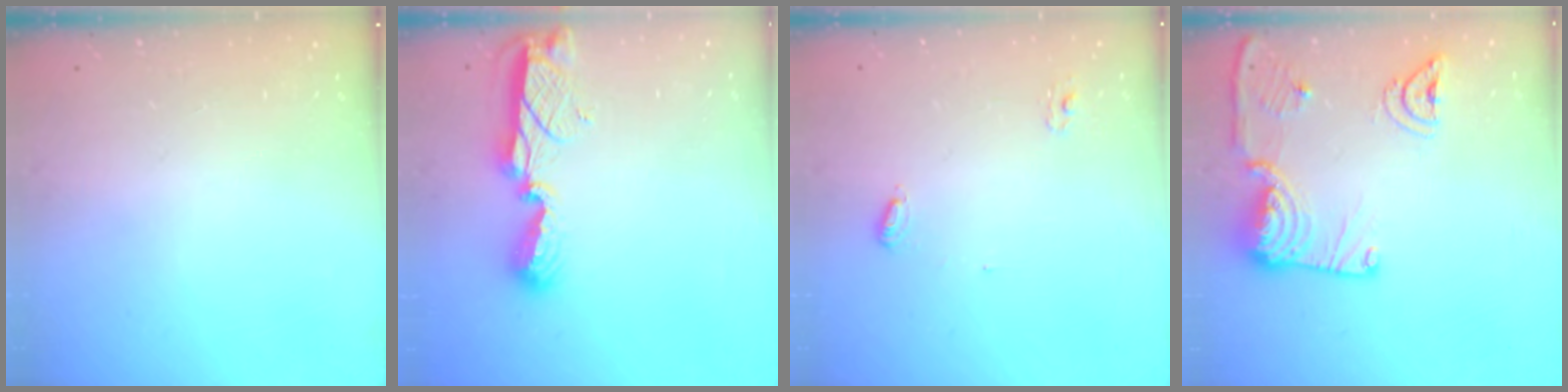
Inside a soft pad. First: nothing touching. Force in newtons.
{"total": 8.5, "press": 8.4, "slide": 1.2}
{"total": 4.2, "press": 4.2, "slide": 0.3}
{"total": 16.4, "press": 16.3, "slide": 2.0}